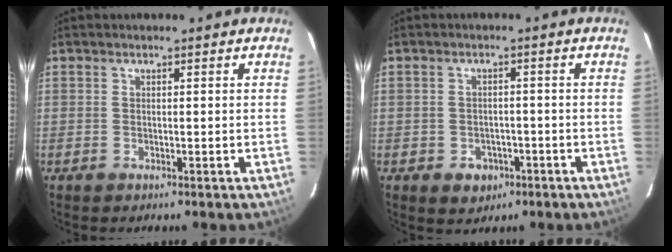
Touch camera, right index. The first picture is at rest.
{"total": 4.4, "force": [-2.1, 3.7, 1.2], "torque": [-0.030, 0.010, -0.018]}